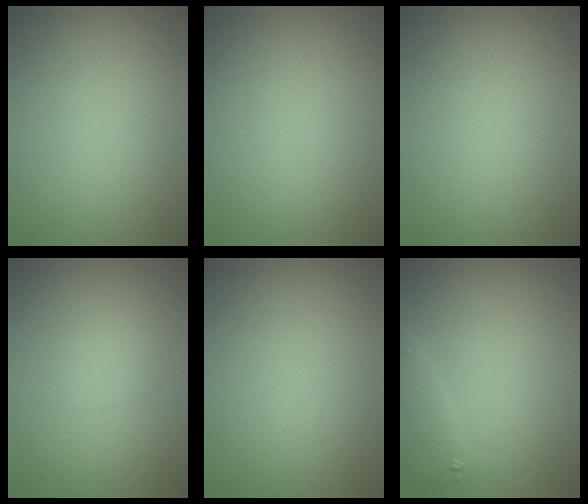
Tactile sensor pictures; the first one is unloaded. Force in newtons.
{"total": 0.0}
{"total": 0.0}
{"total": 1.4, "press": 1.4, "slide": 0.1}
{"total": 0.0}
{"total": 1.7, "press": 1.7, "slide": 0.2}